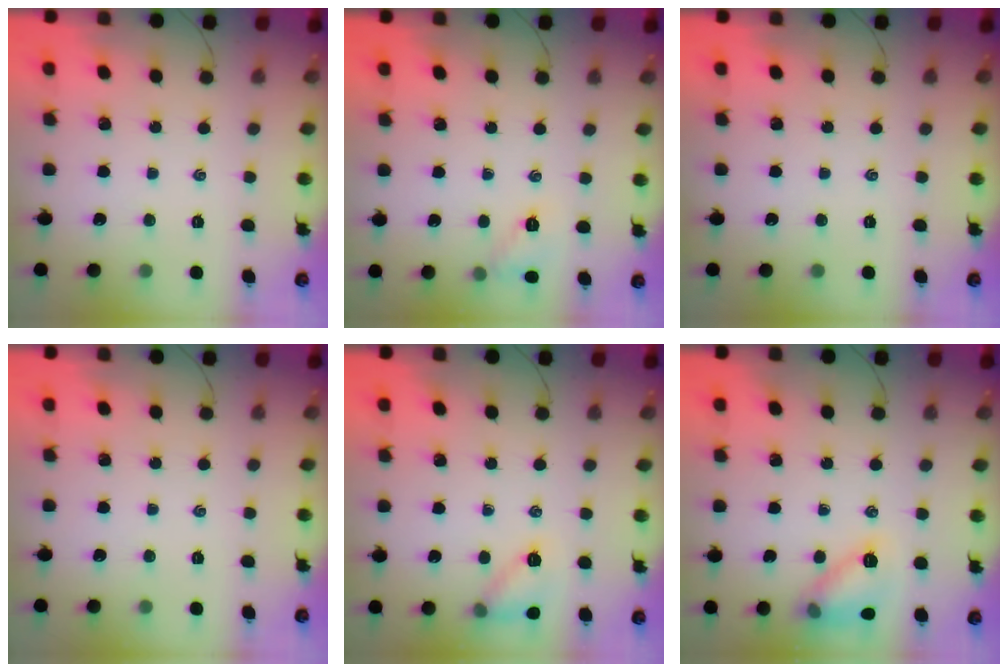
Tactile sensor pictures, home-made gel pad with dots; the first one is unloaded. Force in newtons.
{"total": 6.9, "press": 6.8, "slide": 1.2}
{"total": 0.0}
{"total": 0.0}
{"total": 9.0, "press": 9.0, "slide": 0.9}
{"total": 11.0, "press": 11.0, "slide": 0.3}